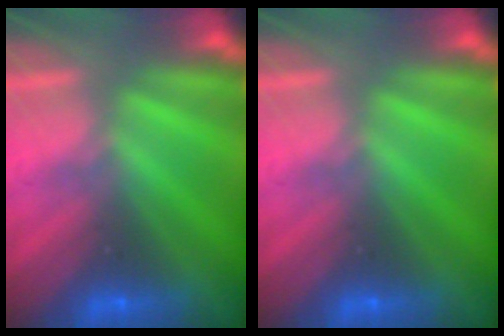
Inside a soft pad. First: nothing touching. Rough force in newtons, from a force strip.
{"total": 0.0}